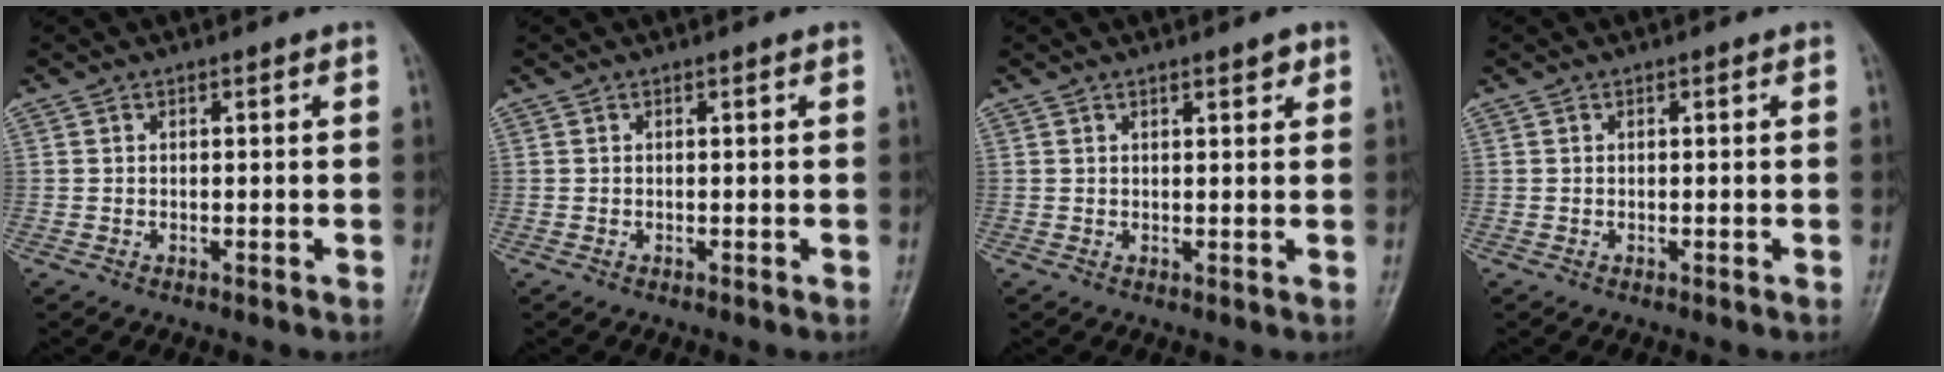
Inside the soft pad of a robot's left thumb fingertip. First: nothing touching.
{"total": 0.0}
{"total": 2.0, "force": [1.3, 0.6, 1.4], "torque": [-0.015, -0.006, 0.017]}
{"total": 0.0}